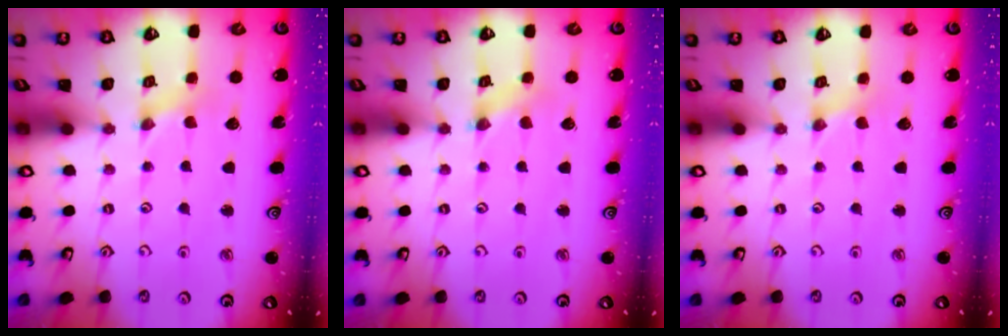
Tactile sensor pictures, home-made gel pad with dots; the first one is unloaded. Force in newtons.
{"total": 1.3, "press": 1.3, "slide": 0.2}
{"total": 1.1, "press": 1.1, "slide": 0.2}